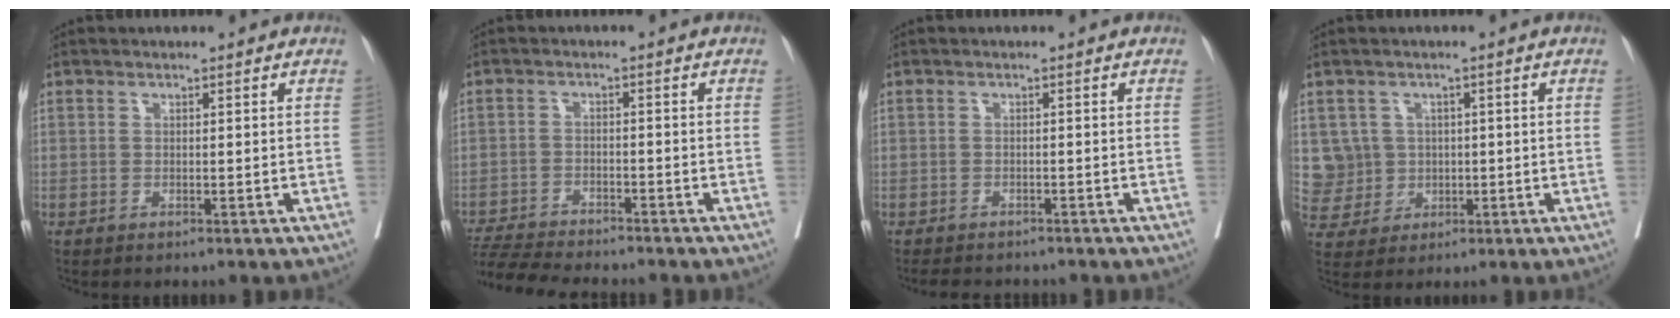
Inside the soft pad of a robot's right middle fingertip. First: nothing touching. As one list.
[{"total": 10.2, "force": [-9.6, 0.7, 3.4], "torque": [-0.058, -0.005, -0.155]}, {"total": 6.3, "force": [-5.5, 2.2, 2.1], "torque": [-0.025, -0.002, -0.073]}, {"total": 5.6, "force": [0.8, 5.5, -0.2], "torque": [0.006, 0.014, 0.022]}]